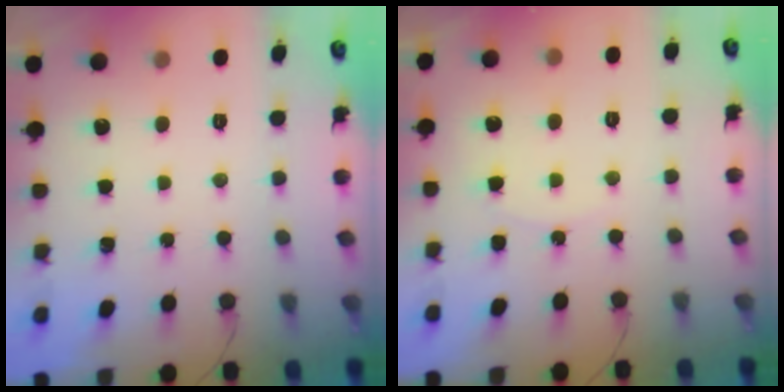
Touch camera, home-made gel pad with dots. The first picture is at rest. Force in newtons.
{"total": 5.6, "press": 5.6, "slide": 0.6}